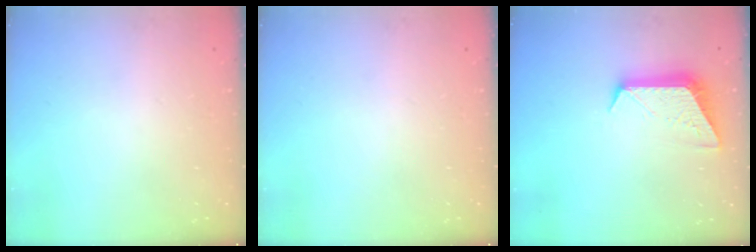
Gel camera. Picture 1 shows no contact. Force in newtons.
{"total": 0.0}
{"total": 9.7, "press": 9.6, "slide": 0.6}